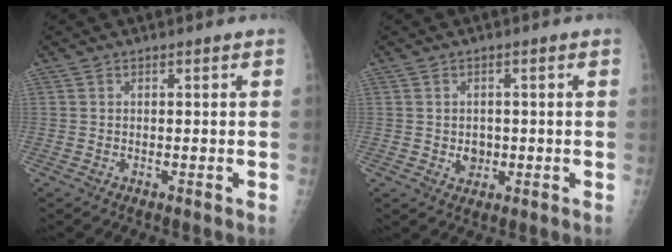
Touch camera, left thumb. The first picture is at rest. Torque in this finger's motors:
{"motor_torque": [-0.07, 0.06, 0.07, 0.03, 0.02]}